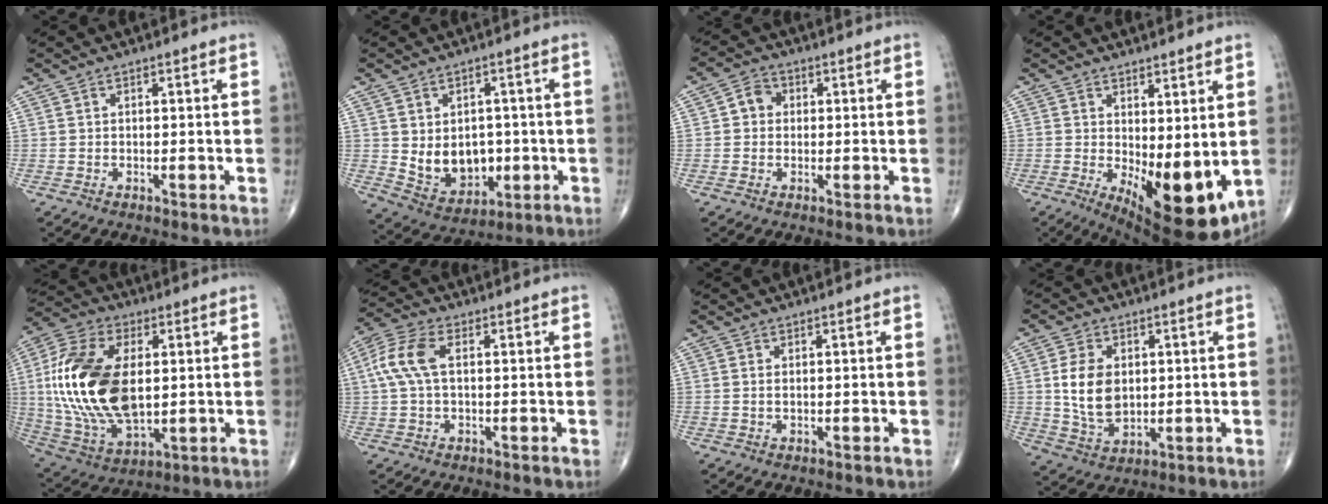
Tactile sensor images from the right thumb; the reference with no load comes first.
{"total": 10.4, "force": [-0.6, 7.9, 6.7], "torque": [-0.068, 0.000, 0.015]}
{"total": 3.8, "force": [0.3, 3.4, 1.7], "torque": [-0.014, 0.010, -0.002]}
{"total": 13.7, "force": [-0.9, 5.8, 12.4], "torque": [-0.172, -0.031, 0.006]}
{"total": 23.6, "force": [1.9, 13.1, 19.5], "torque": [-0.397, -0.012, 0.040]}
{"total": 8.1, "force": [1.3, 4.3, 6.7], "torque": [-0.165, 0.024, 0.021]}
{"total": 0.8, "force": [0.1, 0.4, 0.7], "torque": [-0.019, 0.003, 0.004]}
{"total": 10.2, "force": [1.1, 6.7, 7.6], "torque": [-0.135, -0.009, 0.028]}